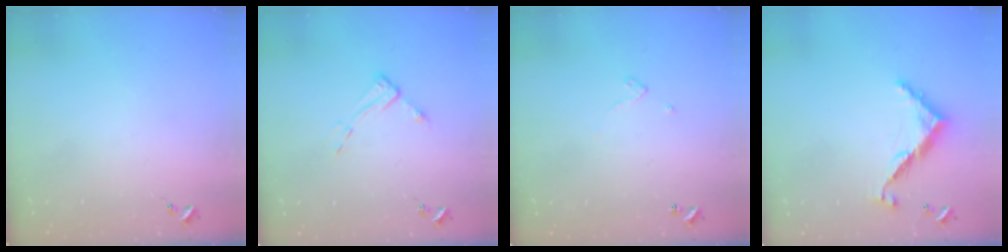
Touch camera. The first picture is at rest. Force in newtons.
{"total": 6.5, "press": 6.5, "slide": 0.5}
{"total": 3.2, "press": 3.2, "slide": 0.2}
{"total": 9.7, "press": 9.7, "slide": 0.4}